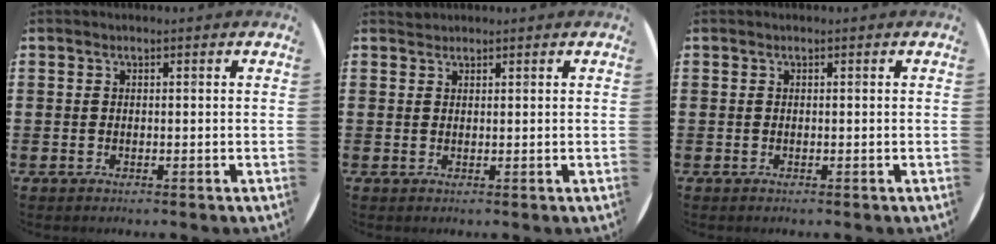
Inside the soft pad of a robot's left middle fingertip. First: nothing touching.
{"total": 0.8, "force": [0.8, 0.2, -0.2], "torque": [0.002, 0.003, 0.016]}
{"total": 0.0}